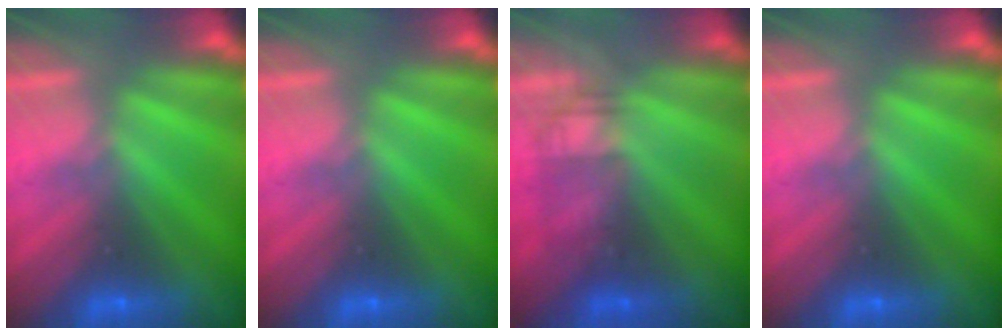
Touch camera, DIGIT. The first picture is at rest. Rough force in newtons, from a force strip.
{"total": 0.0}
{"total": 2.2}
{"total": 0.0}